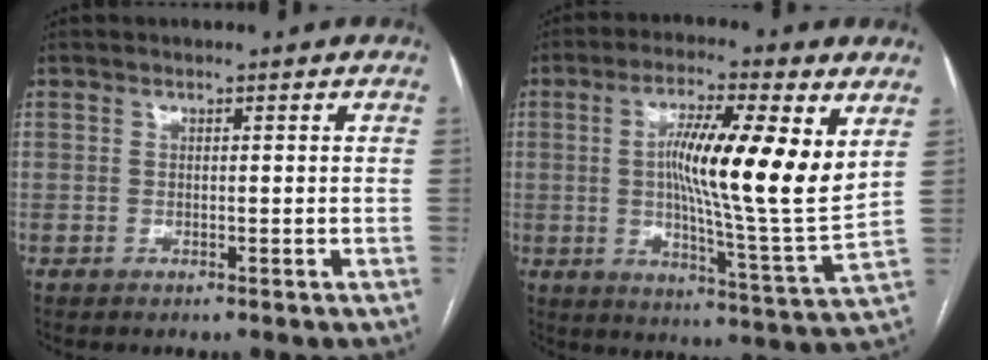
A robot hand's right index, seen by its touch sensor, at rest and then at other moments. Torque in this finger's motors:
{"motor_torque": [1.52, 0.19, 1.05, 0.21]}